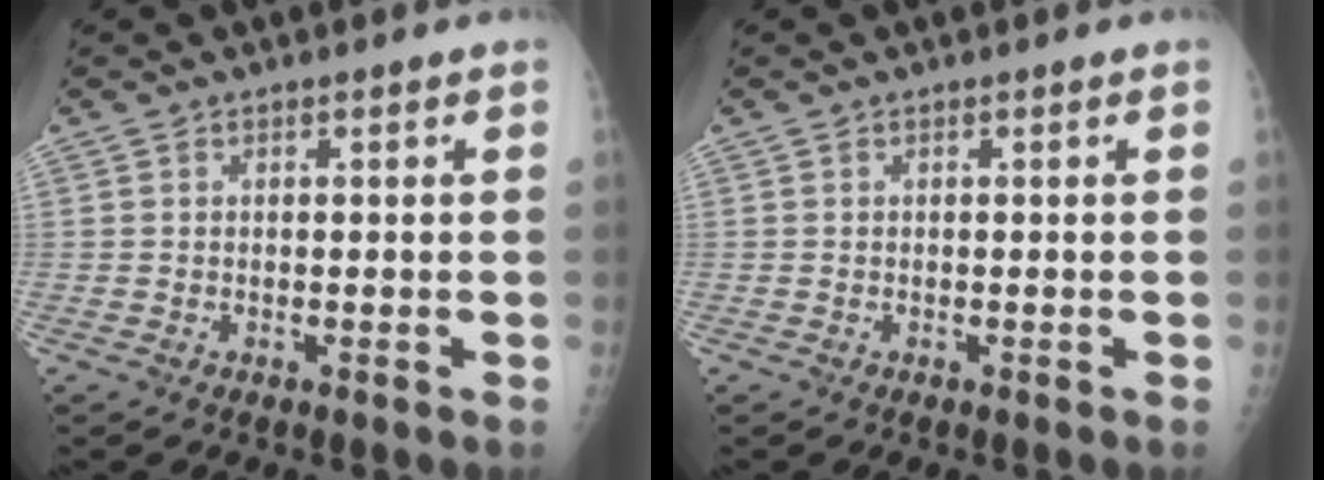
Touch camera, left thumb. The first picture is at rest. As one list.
[{"total": 0.0}]